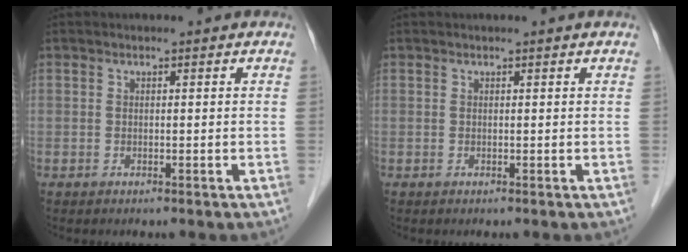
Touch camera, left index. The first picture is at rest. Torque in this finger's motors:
{"motor_torque": [-0.09, -0.26, 0.02, 0.01]}